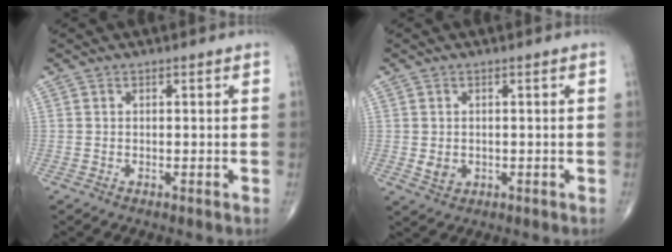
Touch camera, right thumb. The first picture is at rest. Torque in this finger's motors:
{"motor_torque": [-0.04, 0.39, -0.10, -0.05, 0.01]}